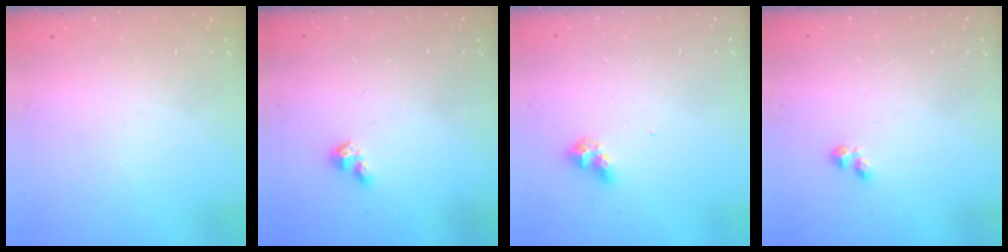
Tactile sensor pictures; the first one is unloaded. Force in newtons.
{"total": 3.5, "press": 3.5, "slide": 0.4}
{"total": 7.9, "press": 7.9, "slide": 0.6}
{"total": 3.1, "press": 3.1, "slide": 0.6}